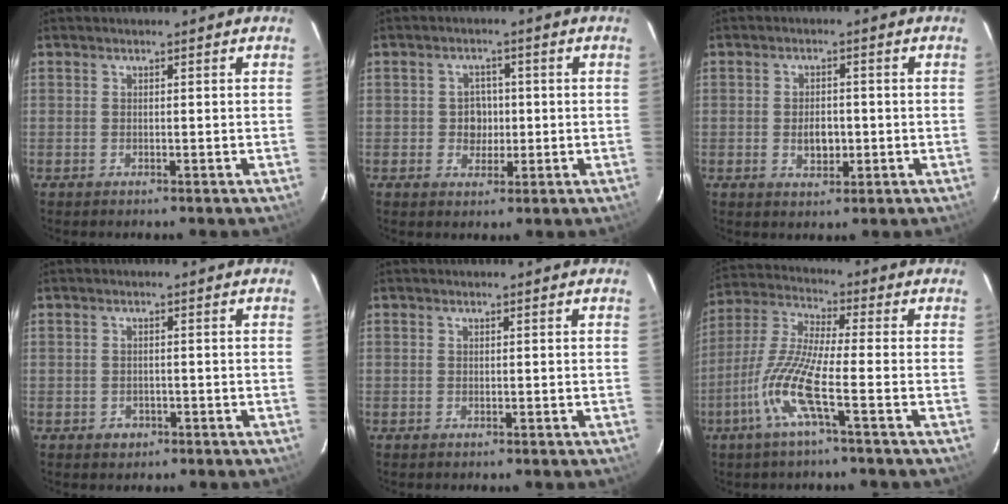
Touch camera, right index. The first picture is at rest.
{"total": 3.6, "force": [-0.2, 3.4, 1.2], "torque": [-0.022, 0.011, 0.000]}
{"total": 4.0, "force": [-0.6, 2.6, 3.0], "torque": [-0.052, 0.001, -0.006]}
{"total": 2.1, "force": [-0.9, 1.8, 0.6], "torque": [-0.012, 0.002, -0.008]}
{"total": 0.0}
{"total": 10.8, "force": [-4.4, 0.4, 9.9], "torque": [-0.219, -0.001, -0.093]}